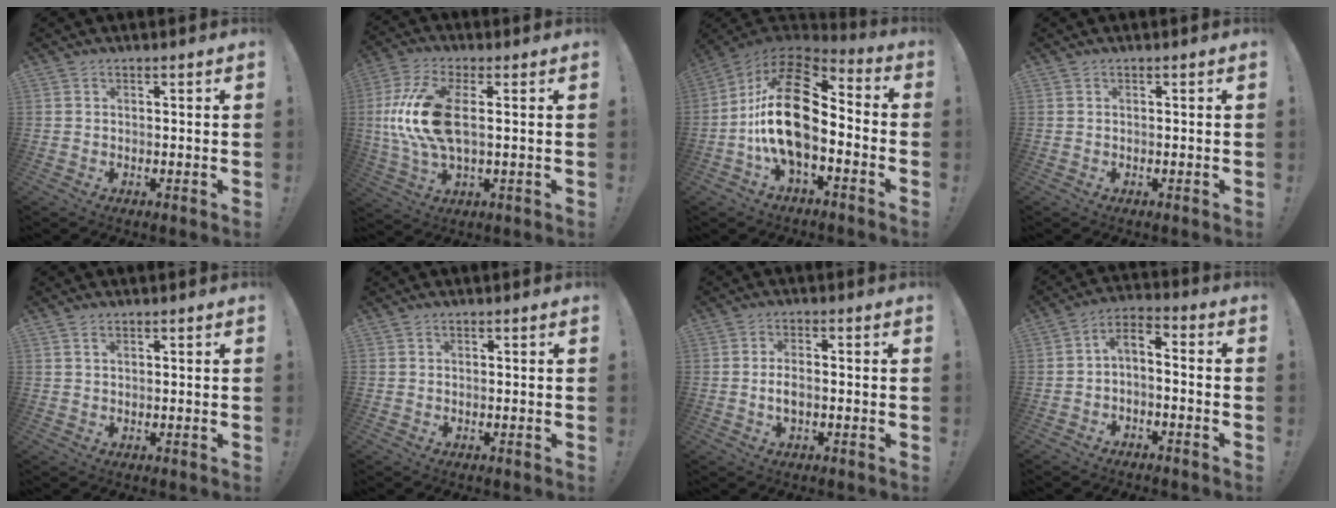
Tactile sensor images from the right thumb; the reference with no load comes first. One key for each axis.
{"total": 16.6, "fx": 1.5, "fy": 7.4, "fz": 14.8, "tx": -0.285, "ty": -0.005, "tz": 0.027}
{"total": 22.1, "fx": -2.0, "fy": 11.9, "fz": 18.6, "tx": -0.357, "ty": 0.024, "tz": -0.031}
{"total": 0.0}
{"total": 1.1, "fx": 0.6, "fy": 0.6, "fz": 0.7, "tx": -0.011, "ty": -0.001, "tz": 0.012}
{"total": 0.0}
{"total": 3.3, "fx": -0.5, "fy": 1.4, "fz": 2.9, "tx": -0.057, "ty": 0.006, "tz": -0.011}
{"total": 4.7, "fx": -2.9, "fy": 2.0, "fz": 3.0, "tx": -0.060, "ty": 0.011, "tz": -0.053}